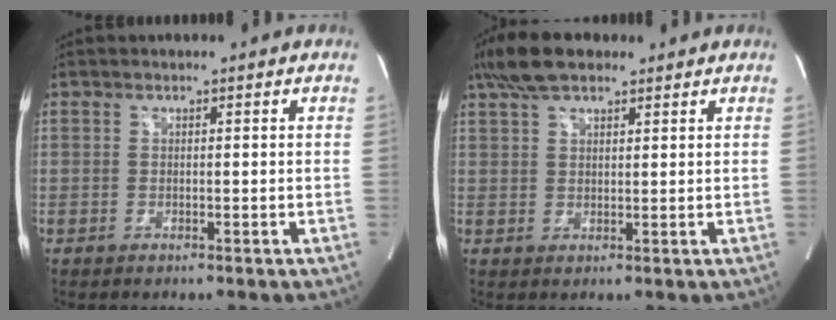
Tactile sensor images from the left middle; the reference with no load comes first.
{"total": 7.1, "force": [5.2, 2.7, 4.0], "torque": [-0.088, 0.024, 0.098]}